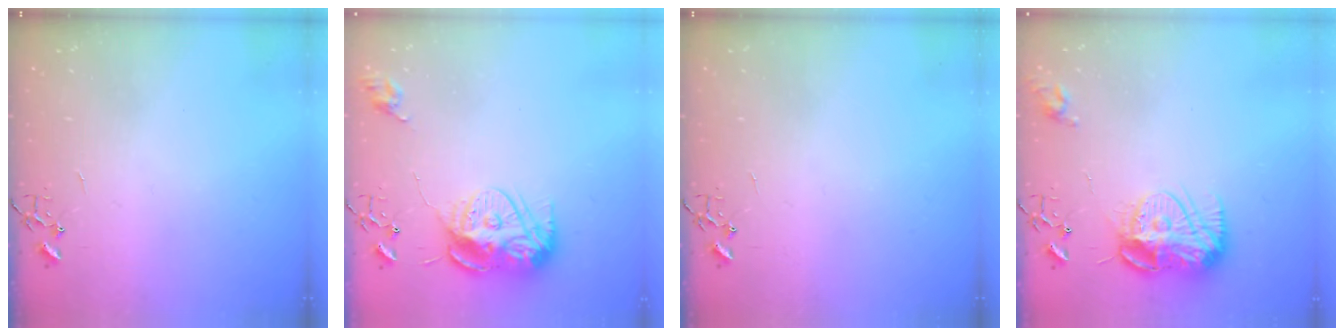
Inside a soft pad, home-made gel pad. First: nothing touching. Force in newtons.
{"total": 12.9, "press": 12.9, "slide": 1.2}
{"total": 0.0}
{"total": 14.6, "press": 14.6, "slide": 1.5}